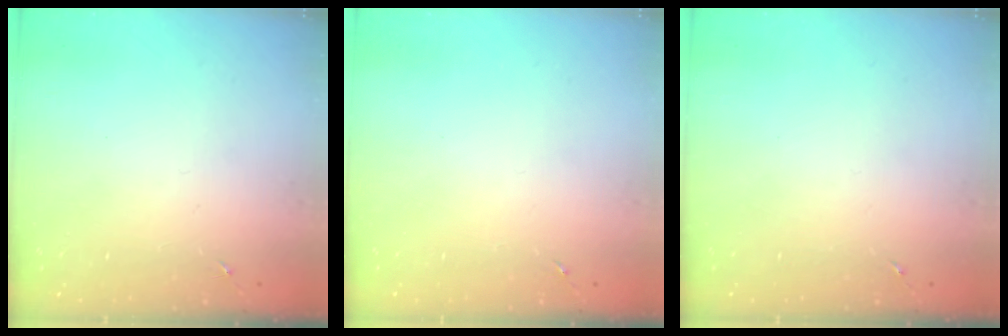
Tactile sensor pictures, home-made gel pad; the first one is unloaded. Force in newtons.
{"total": 0.0}
{"total": 0.0}